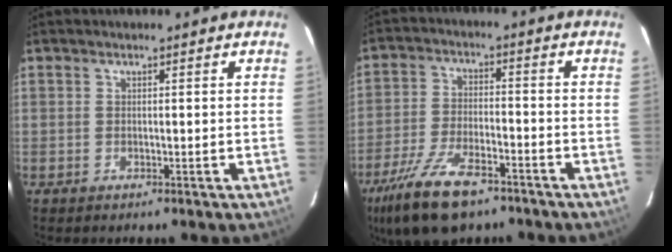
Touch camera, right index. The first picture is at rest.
{"total": 14.9, "force": [-10.4, 5.8, 9.1], "torque": [-0.205, -0.029, -0.189]}